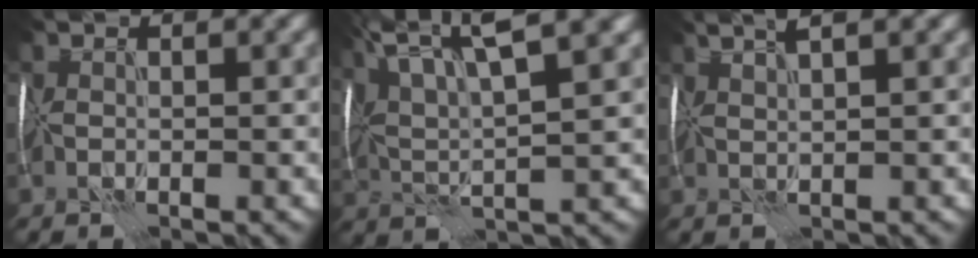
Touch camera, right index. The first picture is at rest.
{"total": 9.9, "force": [6.0, 2.3, 7.5], "torque": [-0.131, 0.028, 0.099]}
{"total": 3.0, "force": [2.2, 0.2, 2.0], "torque": [-0.027, 0.016, 0.038]}